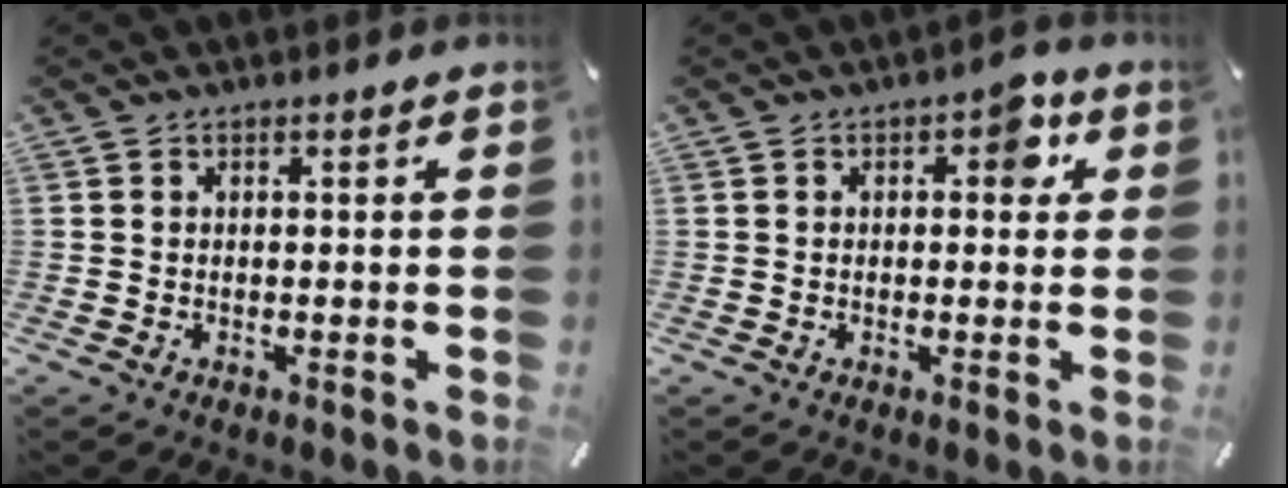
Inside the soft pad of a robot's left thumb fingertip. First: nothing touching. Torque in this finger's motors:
{"motor_torque": [0.48, 0.48, 0.21, -0.25, 0.05]}